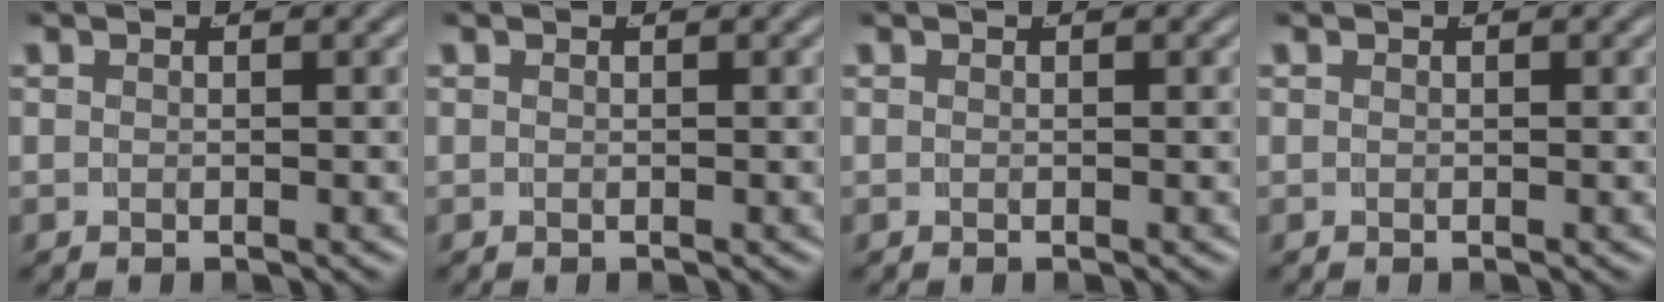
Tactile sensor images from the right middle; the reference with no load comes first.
{"total": 0.0}
{"total": 0.0}
{"total": 0.0}